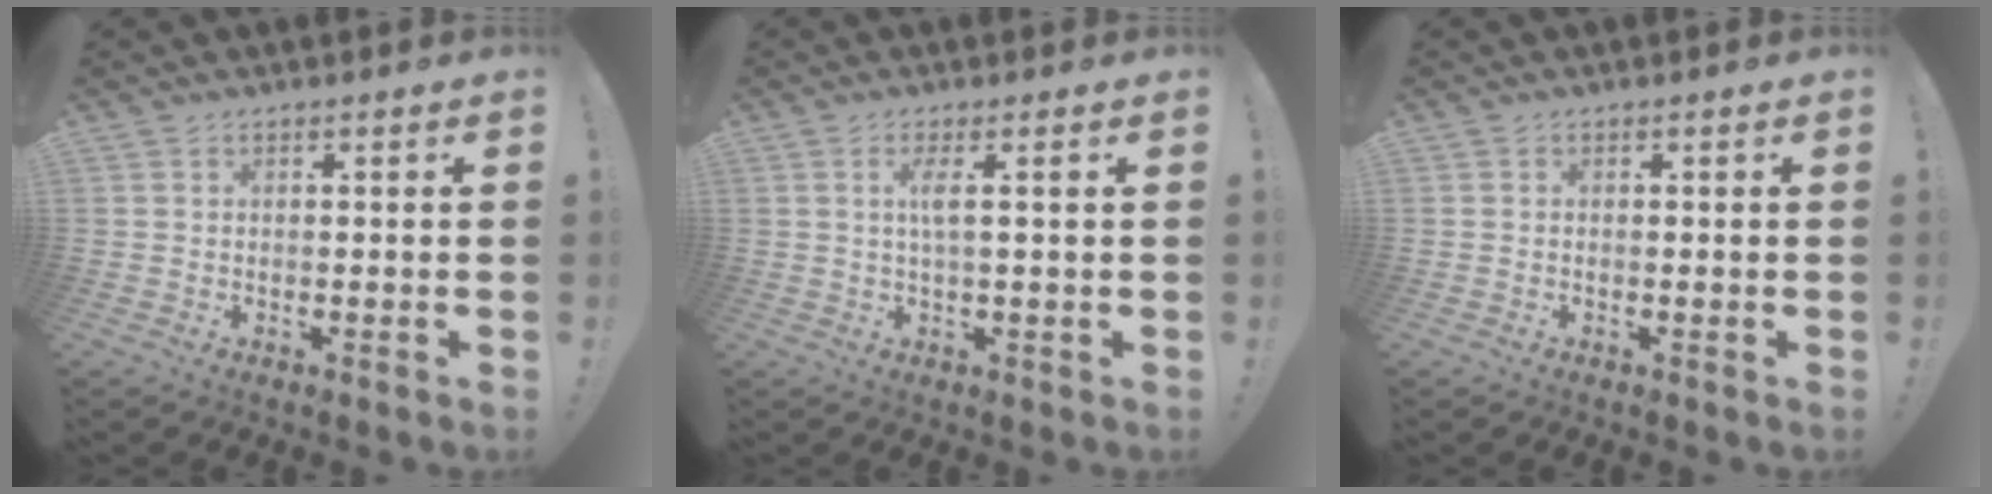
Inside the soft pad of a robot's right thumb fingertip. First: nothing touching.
{"total": 4.1, "force": [0.9, 0.1, 4.0], "torque": [-0.071, -0.004, 0.008]}
{"total": 0.0}